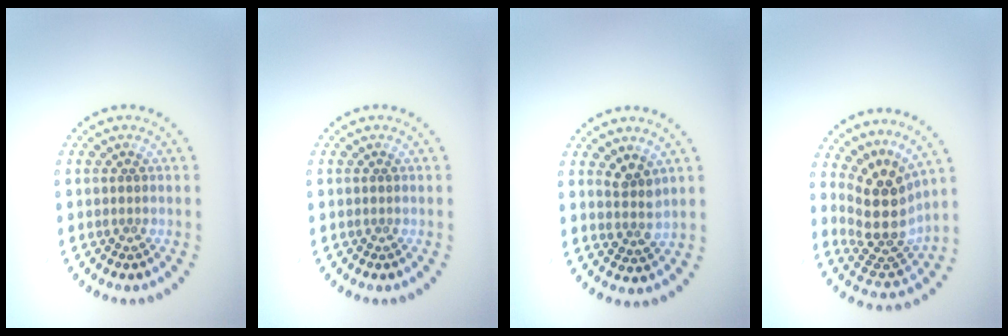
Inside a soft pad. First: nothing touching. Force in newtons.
{"total": 0.0}
{"total": 2.2, "press": 1.7, "slide": 1.3}
{"total": 5.0, "press": 3.7, "slide": 3.3}